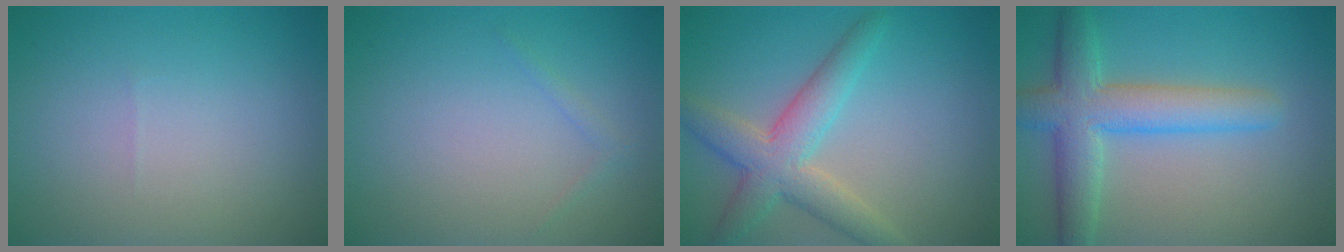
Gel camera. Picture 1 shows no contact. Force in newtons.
{"total": 0.6, "press": 0.6, "slide": 0.1}
{"total": 5.1, "press": 5.1, "slide": 0.3}
{"total": 5.9, "press": 5.9, "slide": 0.3}